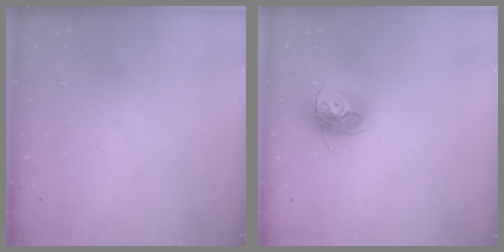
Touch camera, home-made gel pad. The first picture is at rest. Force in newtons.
{"total": 12.2, "press": 12.2, "slide": 0.4}